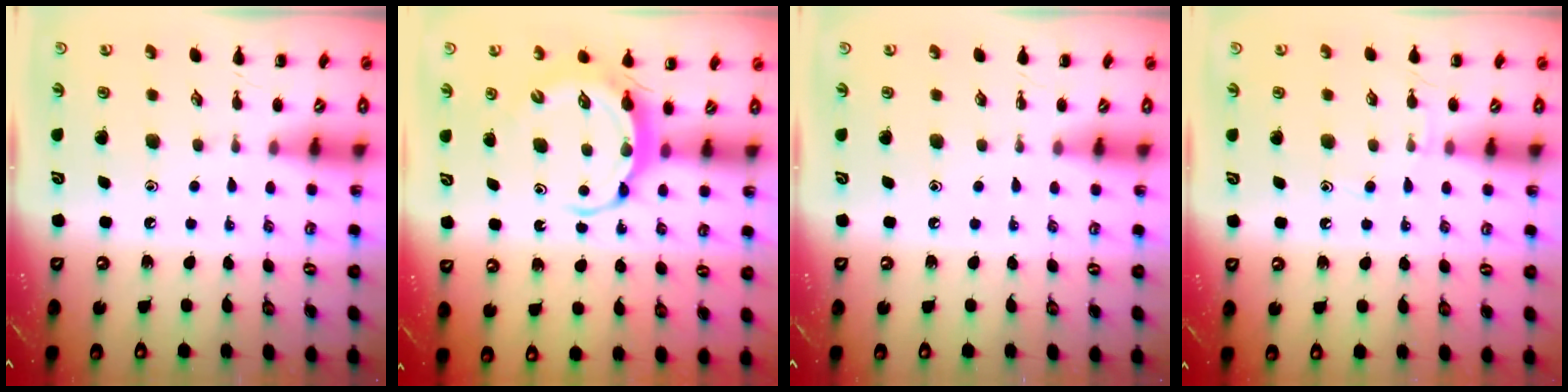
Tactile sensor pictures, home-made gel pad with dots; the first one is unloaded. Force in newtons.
{"total": 5.4, "press": 5.3, "slide": 0.5}
{"total": 0.0}
{"total": 5.5, "press": 5.2, "slide": 1.8}